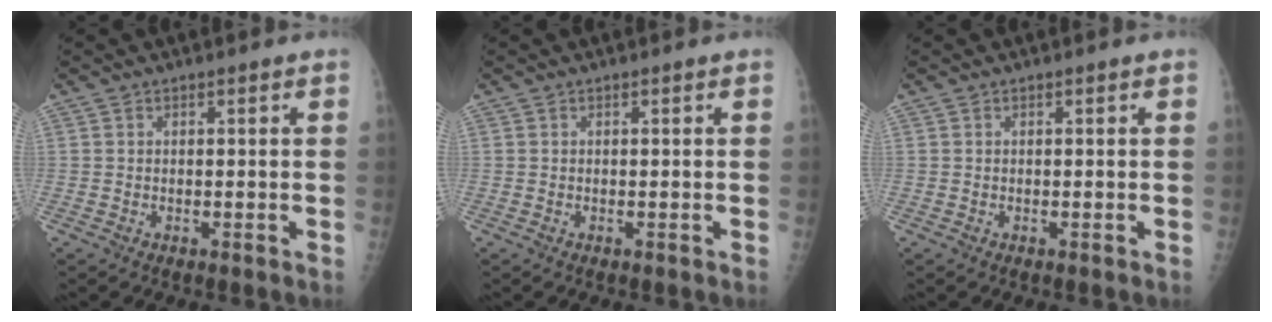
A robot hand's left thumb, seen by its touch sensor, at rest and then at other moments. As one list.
[{"total": 0.0}, {"total": 0.0}]